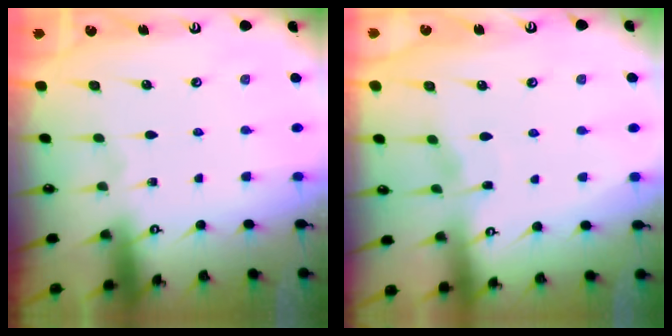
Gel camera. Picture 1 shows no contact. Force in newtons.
{"total": 2.7, "press": 2.7, "slide": 0.3}